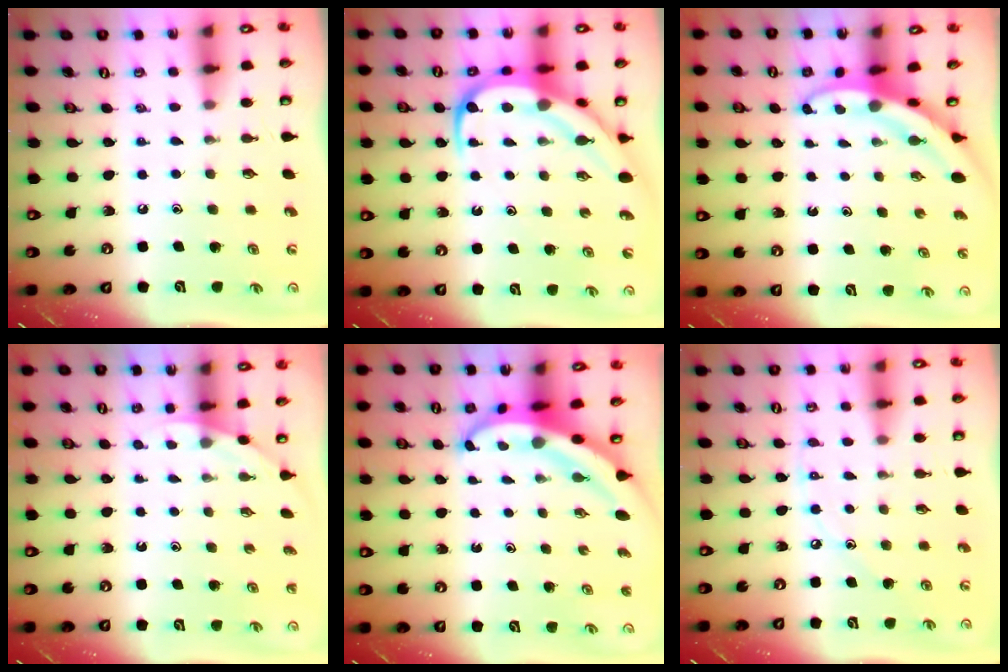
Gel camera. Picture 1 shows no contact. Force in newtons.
{"total": 11.8, "press": 11.7, "slide": 1.4}
{"total": 3.1, "press": 3.1, "slide": 0.3}
{"total": 2.6, "press": 2.6, "slide": 0.1}
{"total": 5.3, "press": 5.2, "slide": 0.7}
{"total": 5.3, "press": 5.3, "slide": 0.6}